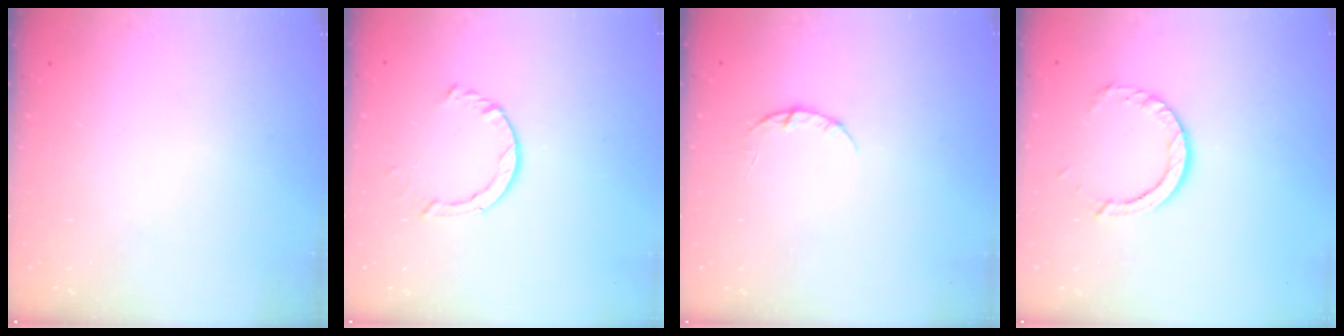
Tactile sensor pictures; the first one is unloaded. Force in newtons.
{"total": 3.2, "press": 3.2, "slide": 0.3}
{"total": 3.2, "press": 3.2, "slide": 0.3}
{"total": 8.6, "press": 8.5, "slide": 1.3}